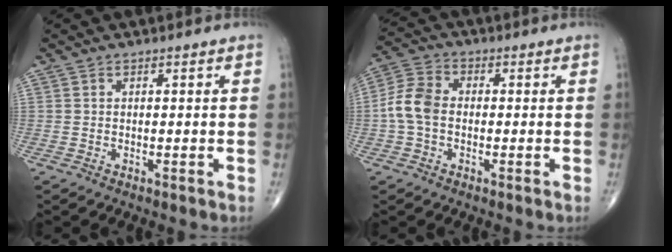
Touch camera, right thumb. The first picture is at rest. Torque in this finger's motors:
{"motor_torque": [-0.21, 0.37, 0.81, -0.17, 0.09]}